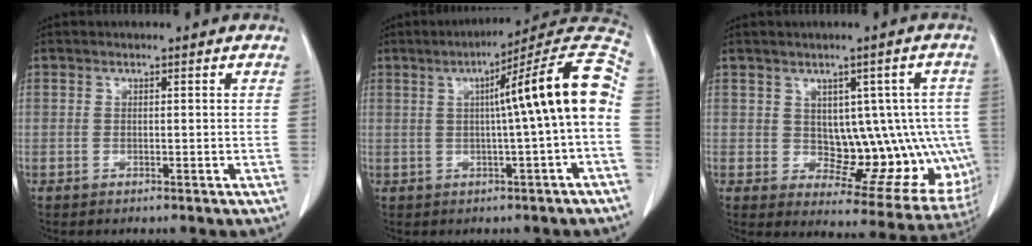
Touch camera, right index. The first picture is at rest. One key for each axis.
{"total": 14.7, "fx": 0.7, "fy": -0.5, "fz": 14.7, "tx": -0.198, "ty": 0.039, "tz": 0.003}
{"total": 12.5, "fx": 0.6, "fy": 6.7, "fz": 10.6, "tx": -0.107, "ty": 0.015, "tz": 0.027}